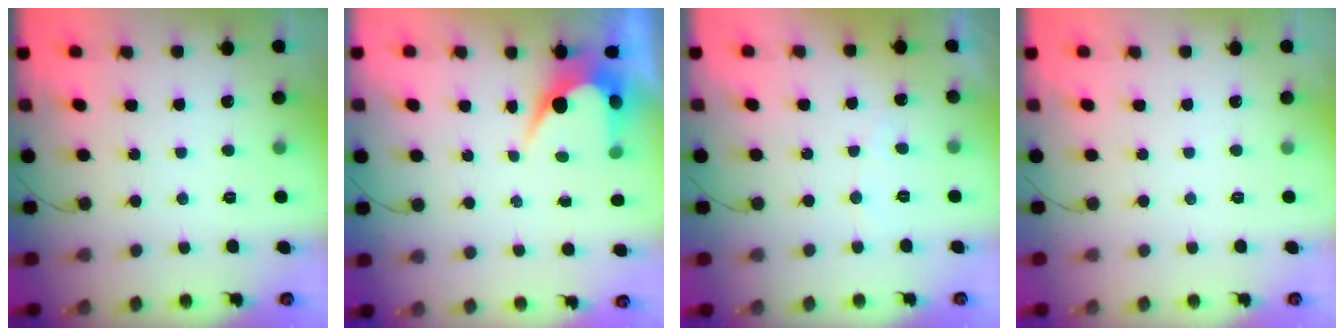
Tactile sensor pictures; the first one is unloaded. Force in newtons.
{"total": 5.3, "press": 5.3, "slide": 0.3}
{"total": 2.9, "press": 2.9, "slide": 0.2}
{"total": 0.0}